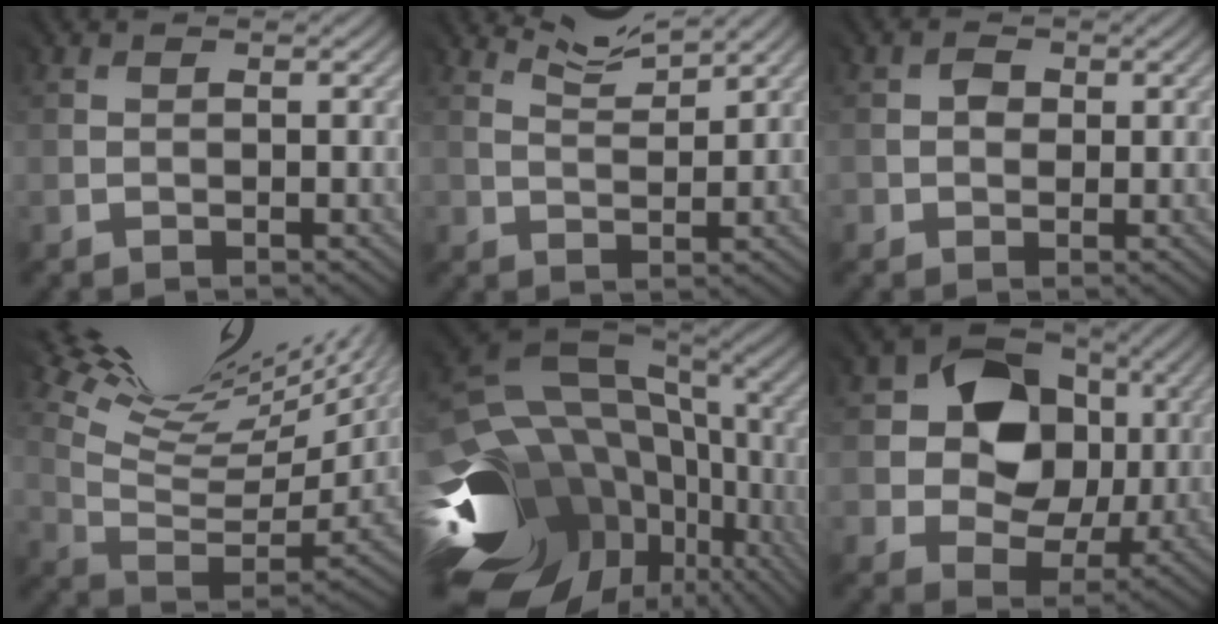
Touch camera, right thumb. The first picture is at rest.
{"total": 3.6, "force": [3.6, -0.2, 0.5], "torque": [-0.021, 0.003, 0.073]}
{"total": 1.6, "force": [0.2, 1.5, 0.4], "torque": [-0.002, -0.001, 0.001]}
{"total": 18.1, "force": [12.3, 4.6, 12.3], "torque": [-0.242, 0.029, 0.193]}
{"total": 19.8, "force": [-4.8, 15.1, 11.8], "torque": [-0.276, 0.012, -0.053]}
{"total": 10.7, "force": [1.9, 8.7, 5.8], "torque": [-0.108, 0.000, 0.028]}